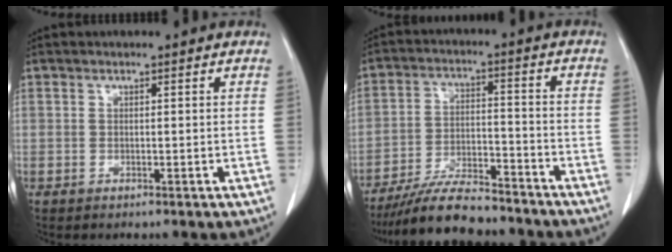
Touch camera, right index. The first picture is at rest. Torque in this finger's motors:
{"motor_torque": [-0.06, -0.50, 0.03, -0.01]}